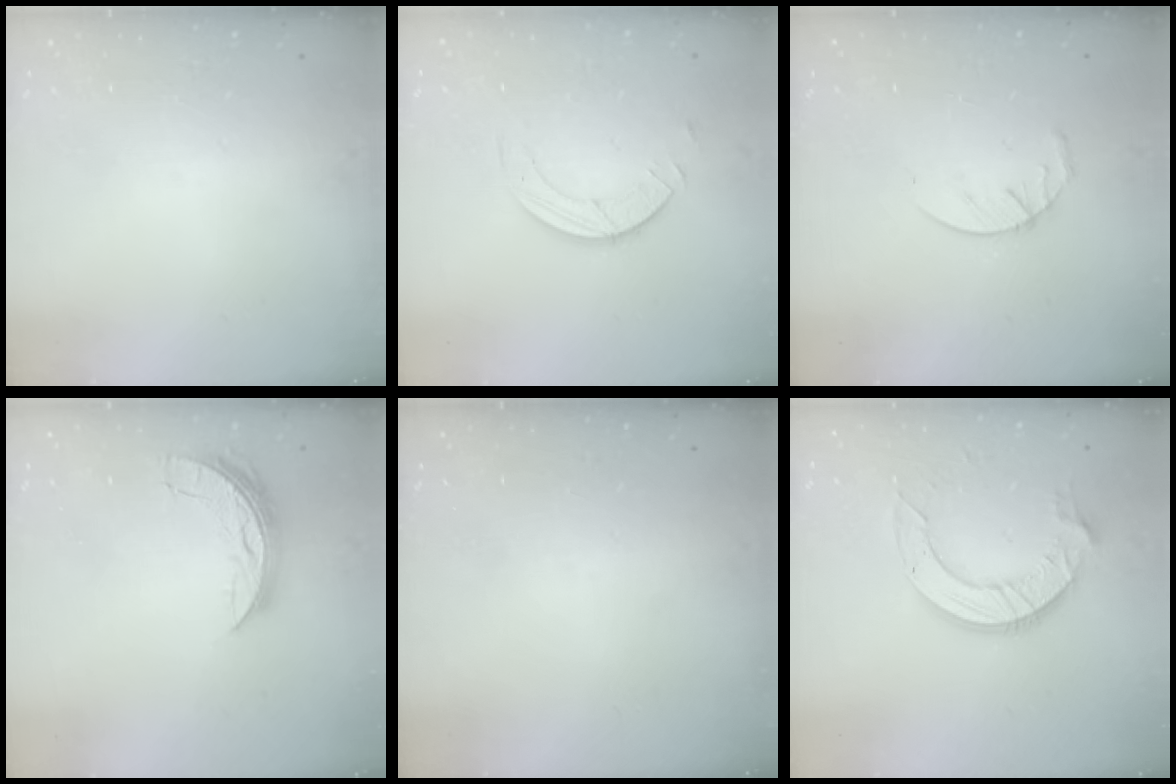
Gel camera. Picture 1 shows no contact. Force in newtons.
{"total": 3.9, "press": 3.9, "slide": 0.4}
{"total": 4.2, "press": 4.2, "slide": 0.5}
{"total": 7.6, "press": 7.5, "slide": 1.1}
{"total": 0.0}
{"total": 11.3, "press": 11.2, "slide": 1.1}